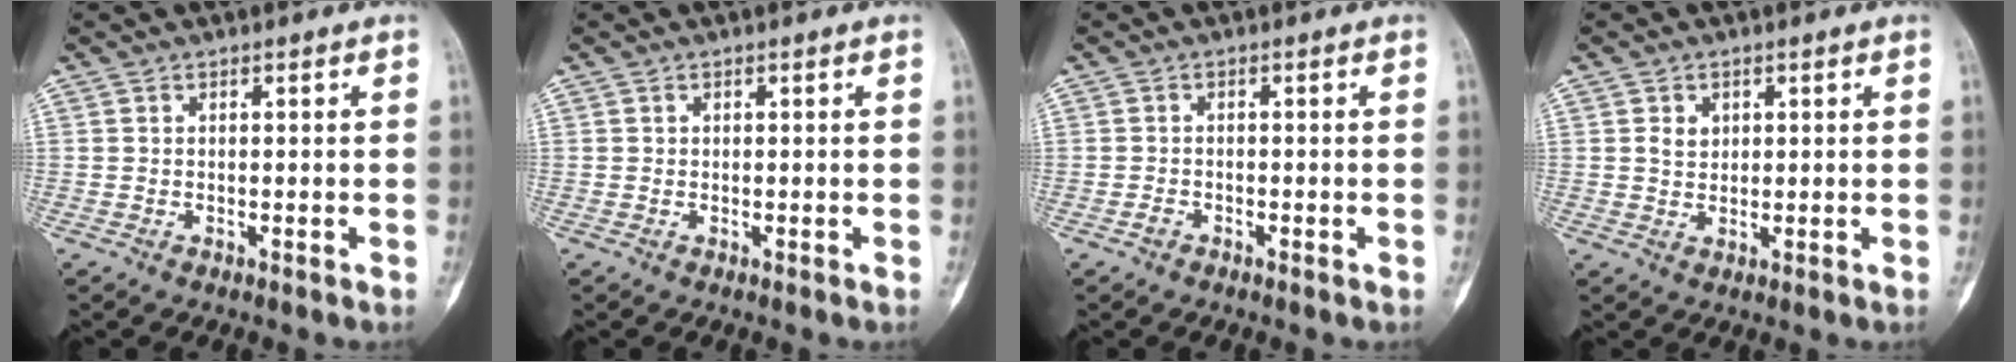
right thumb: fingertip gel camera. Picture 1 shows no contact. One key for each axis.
{"total": 0.0}
{"total": 1.0, "fx": -0.6, "fy": 0.6, "fz": 0.4, "tx": -0.007, "ty": 0.002, "tz": -0.015}
{"total": 2.7, "fx": 0.9, "fy": 2.2, "fz": 1.3, "tx": -0.011, "ty": -0.005, "tz": 0.017}